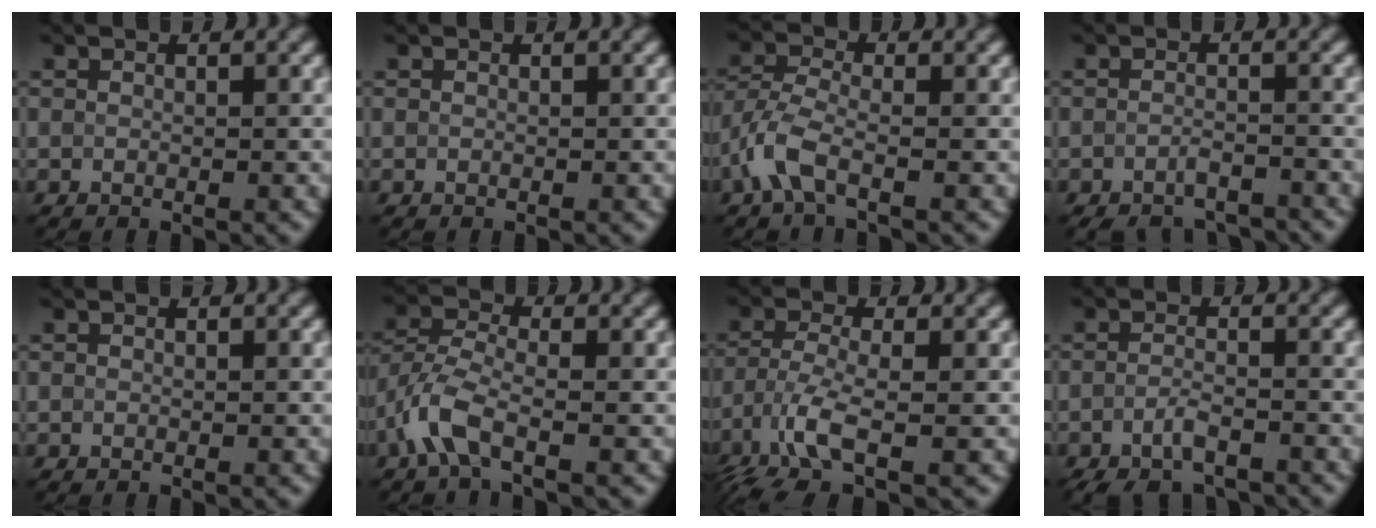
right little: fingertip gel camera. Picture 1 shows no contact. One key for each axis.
{"total": 0.0}
{"total": 3.7, "fx": -2.0, "fy": 1.4, "fz": 2.8, "tx": -0.072, "ty": 0.002, "tz": -0.056}
{"total": 3.3, "fx": -2.8, "fy": 1.0, "fz": 1.4, "tx": -0.024, "ty": -0.009, "tz": -0.043}
{"total": 0.0}
{"total": 4.2, "fx": -2.3, "fy": 1.5, "fz": 3.2, "tx": -0.077, "ty": 0.002, "tz": -0.062}
{"total": 4.8, "fx": -2.3, "fy": 1.3, "fz": 4.0, "tx": -0.092, "ty": -0.005, "tz": -0.055}
{"total": 4.0, "fx": -2.8, "fy": 1.2, "fz": 2.5, "tx": -0.048, "ty": -0.008, "tz": -0.053}